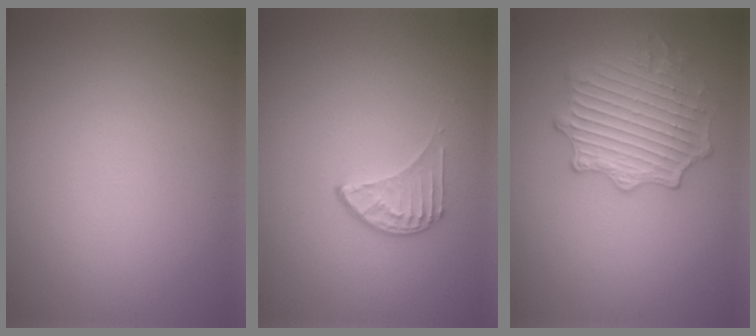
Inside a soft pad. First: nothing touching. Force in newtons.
{"total": 1.6, "press": 1.0, "slide": 1.2}
{"total": 3.9, "press": 3.9, "slide": 0.1}